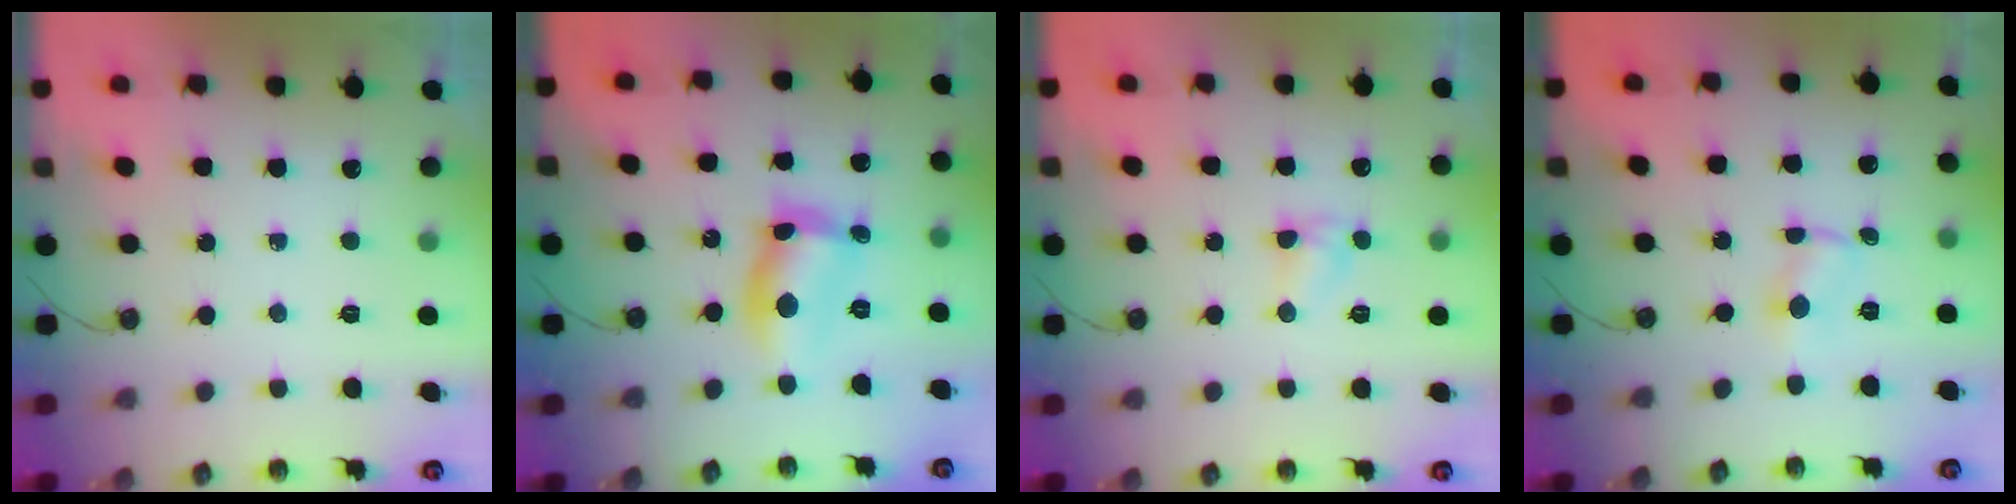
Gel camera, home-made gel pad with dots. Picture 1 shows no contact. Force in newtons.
{"total": 11.0, "press": 11.0, "slide": 0.6}
{"total": 3.3, "press": 3.3, "slide": 0.4}
{"total": 1.0, "press": 0.9, "slide": 0.1}